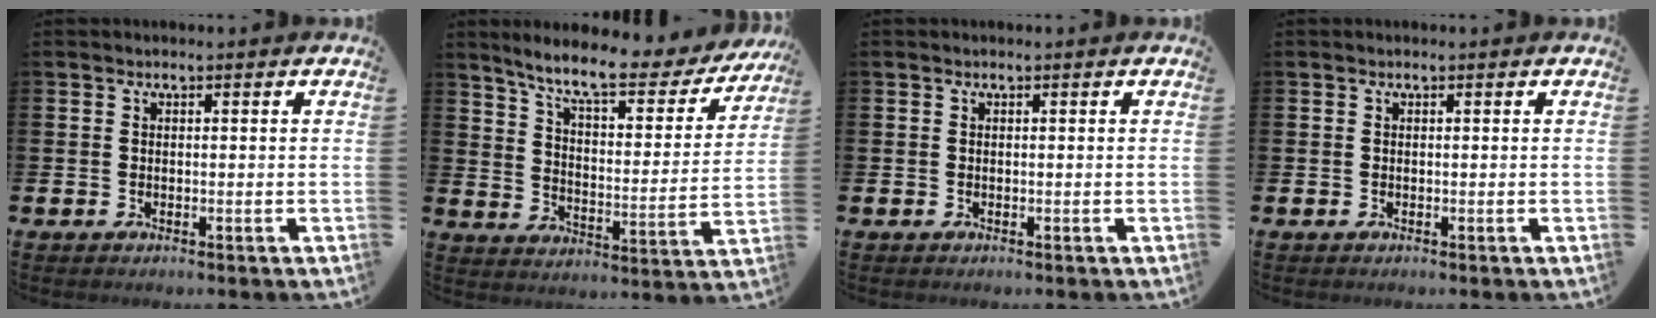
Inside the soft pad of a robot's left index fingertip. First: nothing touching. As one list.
[{"total": 8.7, "force": [7.4, 1.7, 4.1], "torque": [-0.109, -0.048, 0.122]}, {"total": 0.0}, {"total": 0.0}]